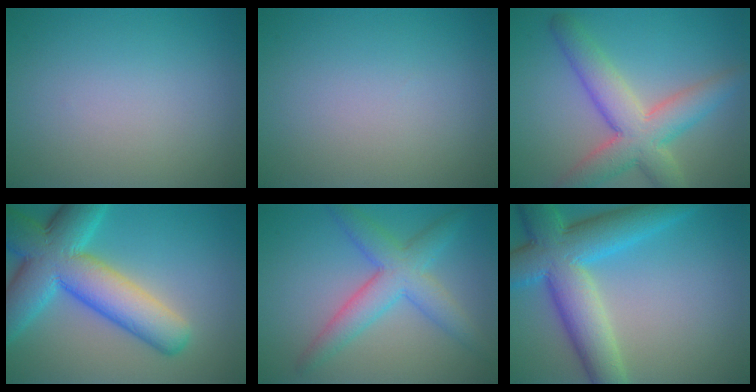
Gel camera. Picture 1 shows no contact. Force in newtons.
{"total": 0.0}
{"total": 7.0, "press": 7.0, "slide": 0.6}
{"total": 11.1, "press": 11.1, "slide": 0.5}
{"total": 5.2, "press": 5.2, "slide": 0.1}
{"total": 9.7, "press": 9.7, "slide": 0.7}